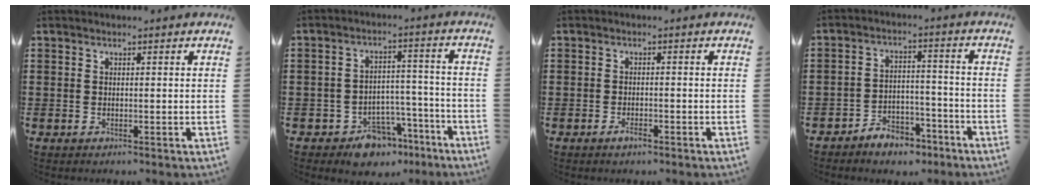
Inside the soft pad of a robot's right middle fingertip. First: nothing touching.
{"total": 7.2, "force": [-6.0, 3.5, 1.7], "torque": [-0.026, 0.034, -0.112]}
{"total": 1.6, "force": [-1.1, 0.5, 1.1], "torque": [-0.023, -0.003, -0.020]}
{"total": 5.0, "force": [-4.6, 1.8, 0.8], "torque": [-0.013, 0.016, -0.091]}